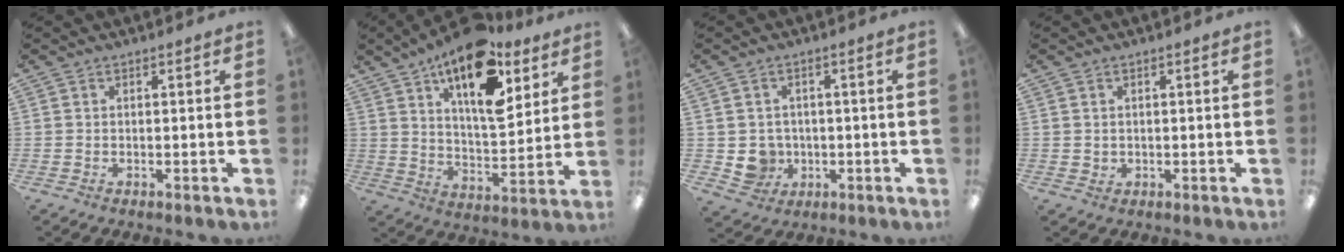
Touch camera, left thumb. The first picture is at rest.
{"total": 19.7, "force": [12.2, 8.3, 13.0], "torque": [-0.201, -0.064, 0.203]}
{"total": 5.1, "force": [0.0, 5.0, 1.1], "torque": [-0.030, 0.008, 0.006]}
{"total": 1.3, "force": [0.7, 1.1, 0.2], "torque": [-0.005, 0.003, 0.012]}